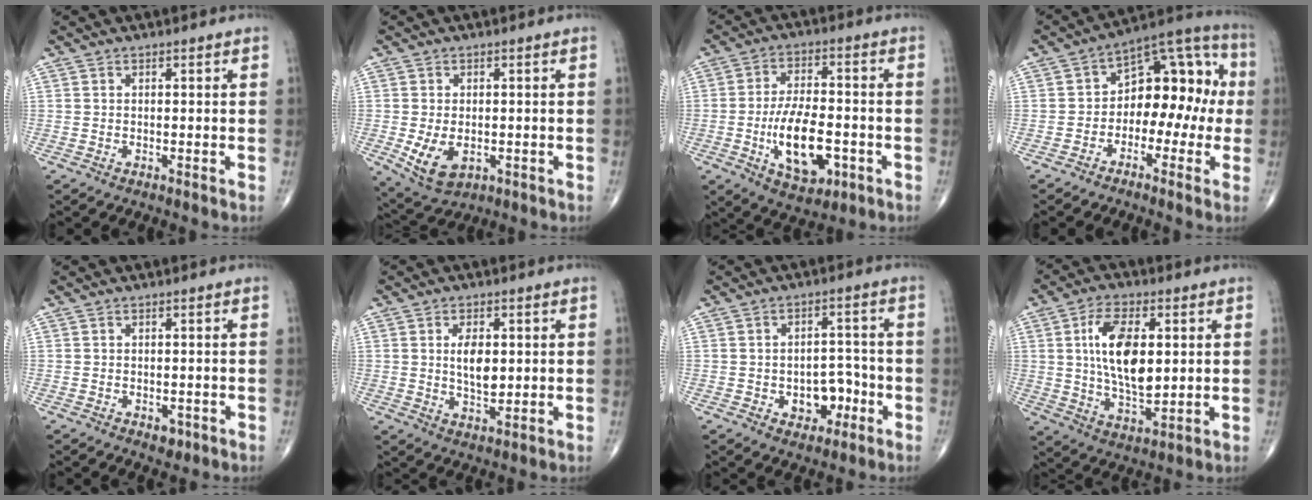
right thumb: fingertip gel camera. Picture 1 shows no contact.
{"total": 7.1, "force": [-1.5, 4.5, 5.3], "torque": [-0.091, -0.009, -0.013]}
{"total": 13.0, "force": [-3.6, 6.5, 10.7], "torque": [-0.171, 0.014, -0.055]}
{"total": 14.0, "force": [-1.2, 8.9, 10.8], "torque": [-0.103, 0.056, -0.033]}
{"total": 2.0, "force": [-0.9, 1.3, 1.2], "torque": [-0.008, 0.000, -0.008]}
{"total": 6.1, "force": [0.9, 3.2, 5.1], "torque": [-0.078, -0.009, 0.017]}
{"total": 7.0, "force": [-2.3, 4.9, 4.4], "torque": [-0.027, 0.028, -0.028]}
{"total": 13.6, "force": [2.3, 6.6, 11.7], "torque": [-0.199, -0.013, 0.044]}